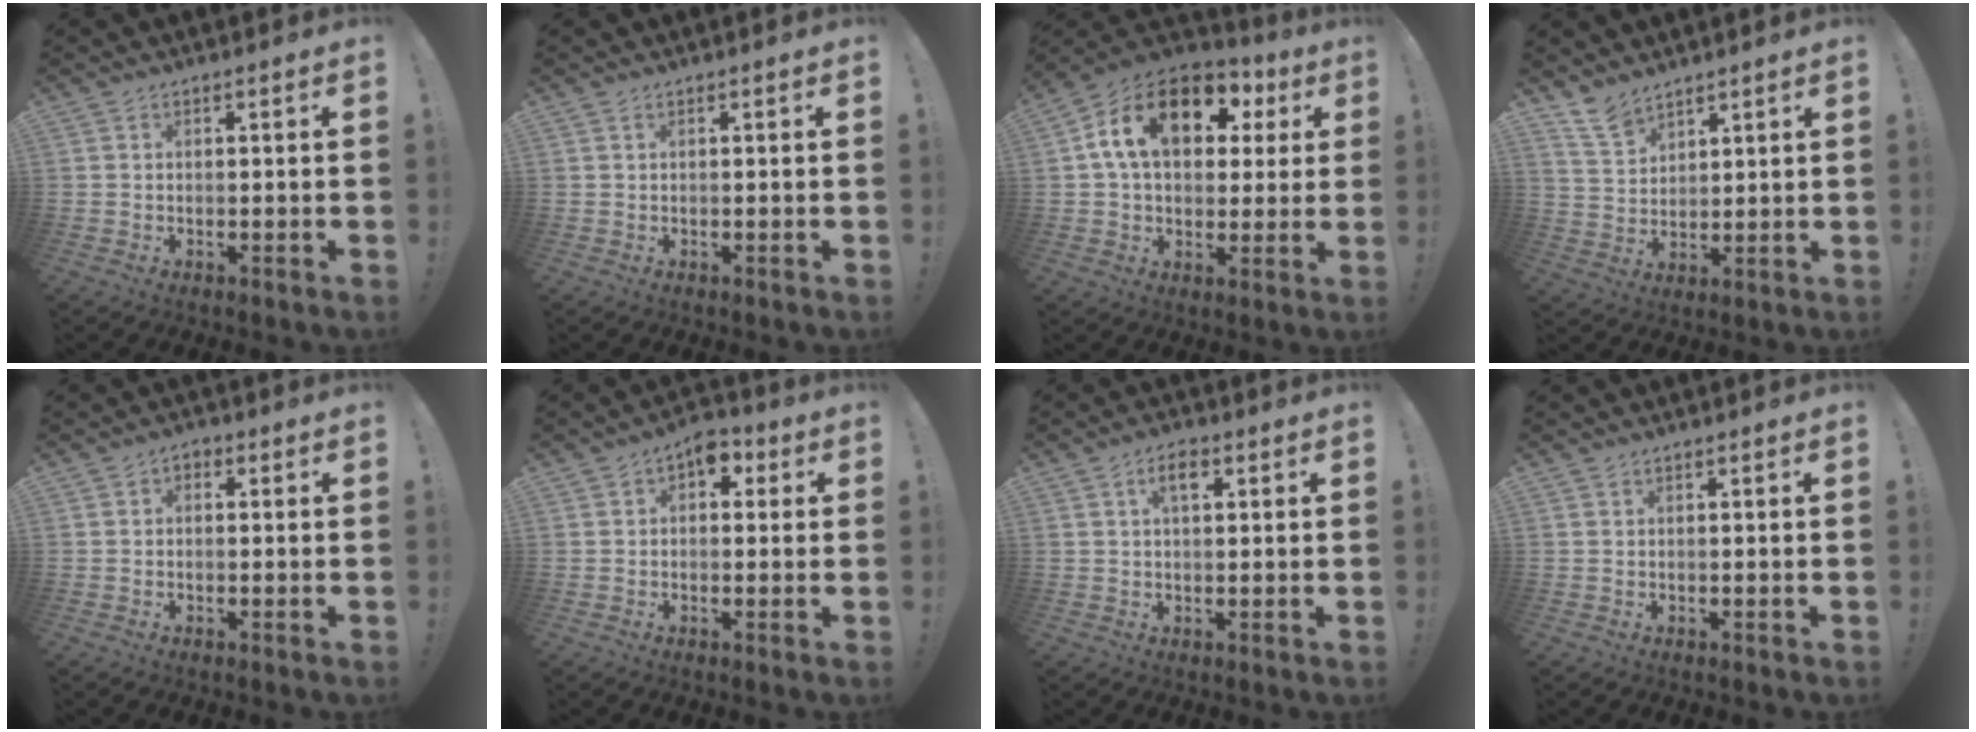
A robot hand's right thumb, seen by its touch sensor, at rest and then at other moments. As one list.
[{"total": 0.0}, {"total": 18.4, "force": [6.4, 11.7, 12.7], "torque": [-0.210, -0.002, 0.113]}, {"total": 8.0, "force": [6.7, 3.8, 2.1], "torque": [-0.046, -0.045, 0.132]}, {"total": 1.8, "force": [-0.7, 1.3, 1.1], "torque": [-0.016, 0.009, -0.012]}, {"total": 6.0, "force": [1.6, 4.2, 4.0], "torque": [-0.048, 0.000, 0.026]}, {"total": 4.6, "force": [1.8, 2.1, 3.7], "torque": [-0.055, 0.000, 0.025]}, {"total": 0.0}]